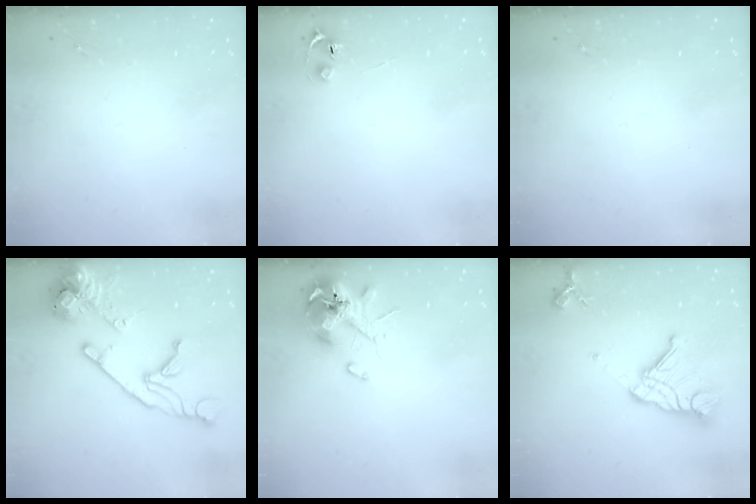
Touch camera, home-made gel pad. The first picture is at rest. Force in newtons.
{"total": 4.0, "press": 4.0, "slide": 0.5}
{"total": 0.0}
{"total": 18.4, "press": 18.2, "slide": 2.3}
{"total": 10.5, "press": 10.4, "slide": 1.6}
{"total": 15.8, "press": 15.7, "slide": 1.7}